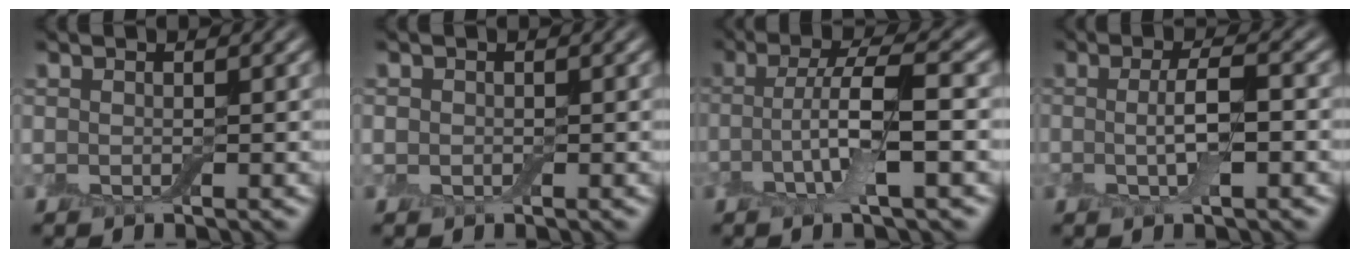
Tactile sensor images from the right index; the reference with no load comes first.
{"total": 0.6, "force": [-0.1, 0.6, 0.1], "torque": [0.002, -0.003, -0.002]}
{"total": 5.3, "force": [-0.9, 1.0, 5.1], "torque": [-0.100, 0.002, -0.020]}
{"total": 3.7, "force": [-0.4, 0.9, 3.5], "torque": [-0.066, -0.005, -0.007]}